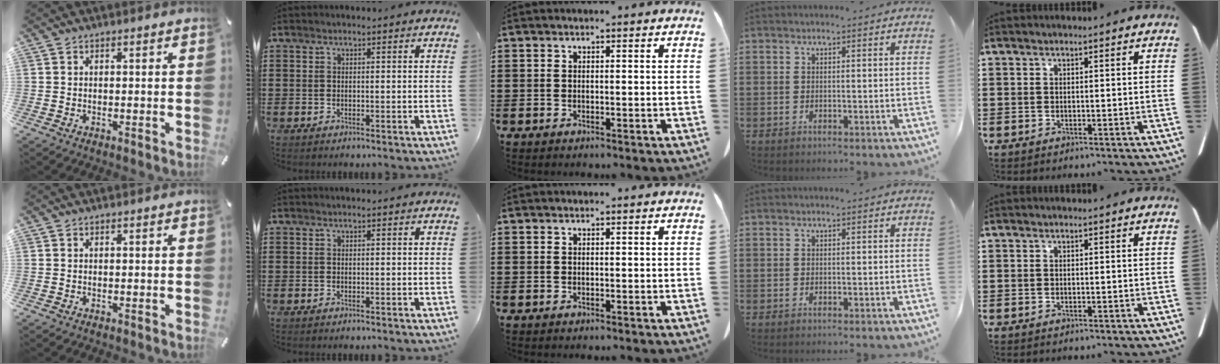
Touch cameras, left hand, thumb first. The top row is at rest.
{}